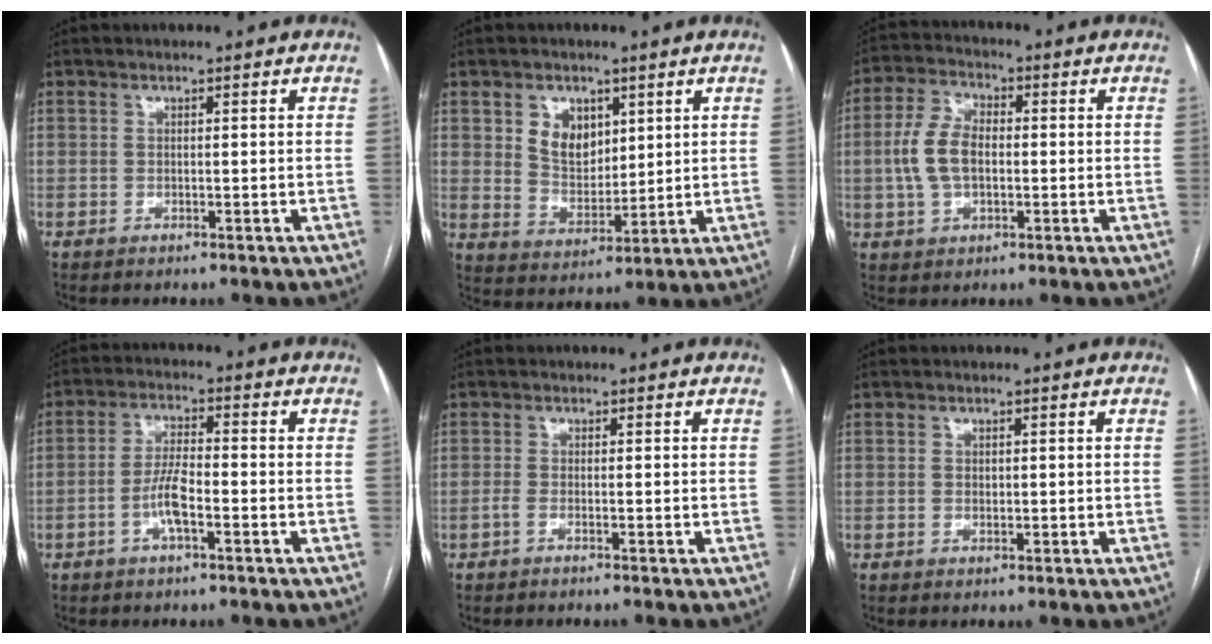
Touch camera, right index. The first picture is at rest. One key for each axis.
{"total": 7.1, "fx": 3.1, "fy": 5.0, "fz": 4.0, "tx": -0.074, "ty": 0.007, "tz": 0.067}
{"total": 8.0, "fx": -0.3, "fy": 4.6, "fz": 6.6, "tx": -0.150, "ty": 0.017, "tz": -0.006}
{"total": 5.2, "fx": -2.0, "fy": 1.1, "fz": 4.7, "tx": -0.098, "ty": 0.006, "tz": -0.039}
{"total": 1.2, "fx": -0.8, "fy": -0.3, "fz": 0.9, "tx": -0.016, "ty": 0.002, "tz": -0.014}
{"total": 0.8, "fx": 0.1, "fy": 0.6, "fz": 0.5, "tx": -0.010, "ty": 0.001, "tz": 0.002}